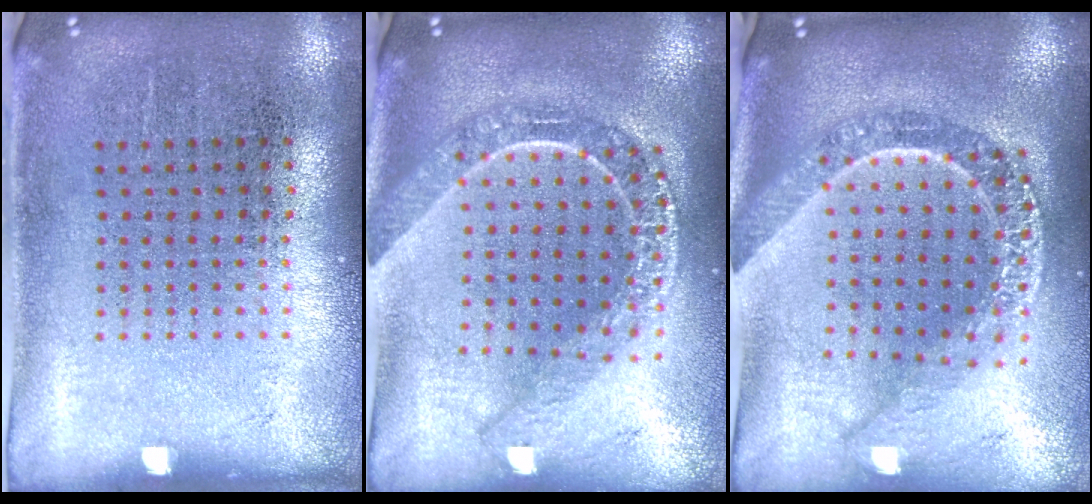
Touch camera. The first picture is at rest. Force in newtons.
{"total": 2.1, "press": 1.8, "slide": 1.0}
{"total": 2.7, "press": 2.2, "slide": 1.6}